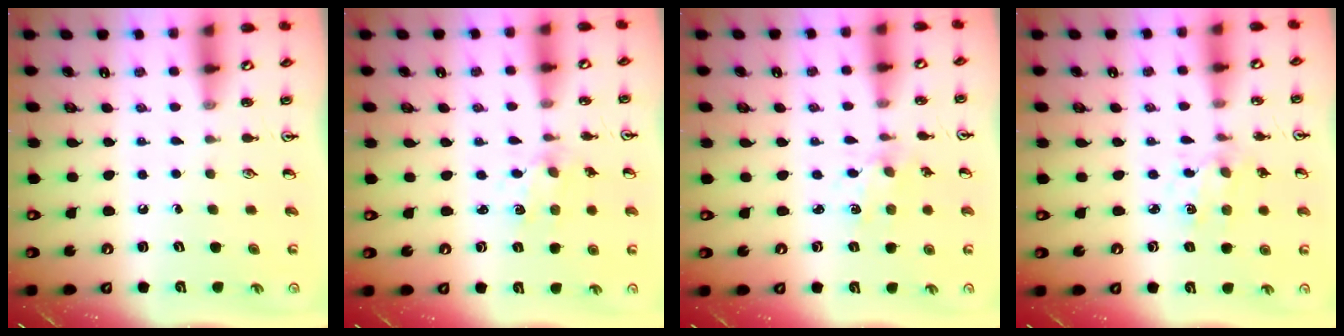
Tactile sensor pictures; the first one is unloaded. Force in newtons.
{"total": 2.0, "press": 2.0, "slide": 0.5}
{"total": 1.8, "press": 1.8, "slide": 0.3}
{"total": 1.3, "press": 1.3, "slide": 0.1}